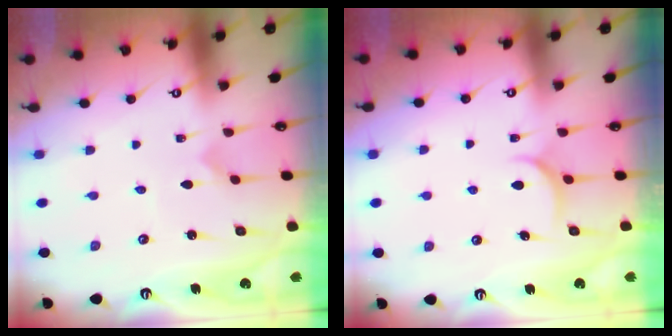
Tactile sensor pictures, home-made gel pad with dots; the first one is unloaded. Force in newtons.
{"total": 4.1, "press": 4.1, "slide": 0.7}